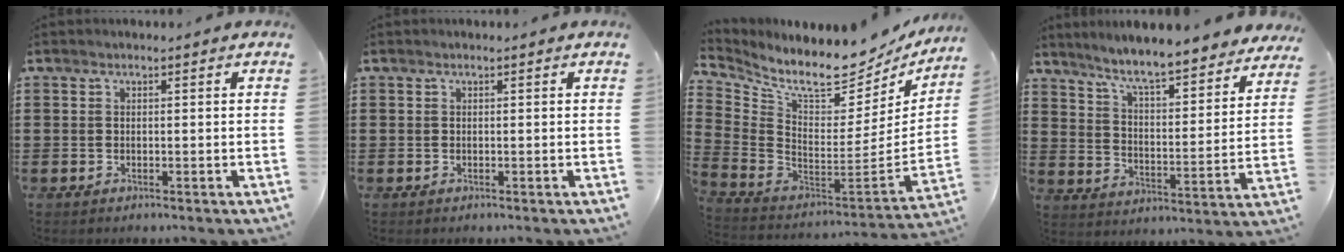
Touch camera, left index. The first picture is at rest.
{"total": 0.0}
{"total": 8.5, "force": [7.6, 1.2, 3.5], "torque": [-0.093, -0.082, 0.123]}
{"total": 6.9, "force": [6.3, -0.1, 2.9], "torque": [-0.083, -0.047, 0.103]}